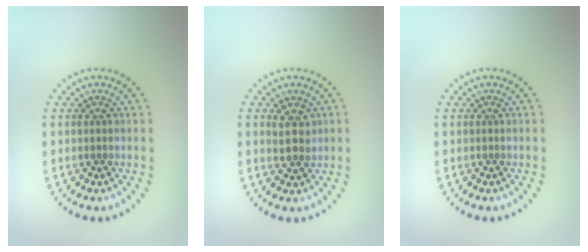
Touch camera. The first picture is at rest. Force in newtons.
{"total": 2.1, "press": 2.0, "slide": 0.8}
{"total": 0.0}